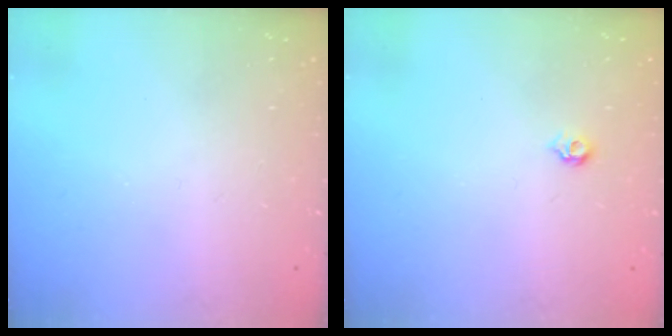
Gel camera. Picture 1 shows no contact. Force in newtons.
{"total": 4.2, "press": 4.1, "slide": 0.8}